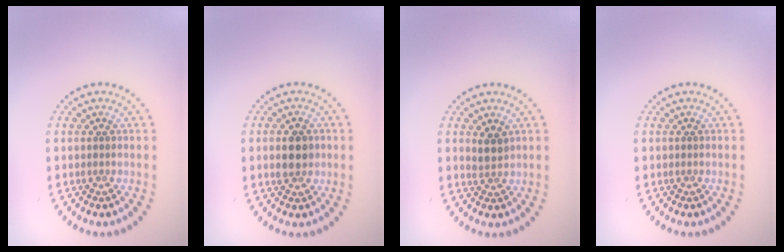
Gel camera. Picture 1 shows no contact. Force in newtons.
{"total": 2.8, "press": 2.8, "slide": 0.2}
{"total": 1.6, "press": 1.3, "slide": 0.9}
{"total": 0.0}